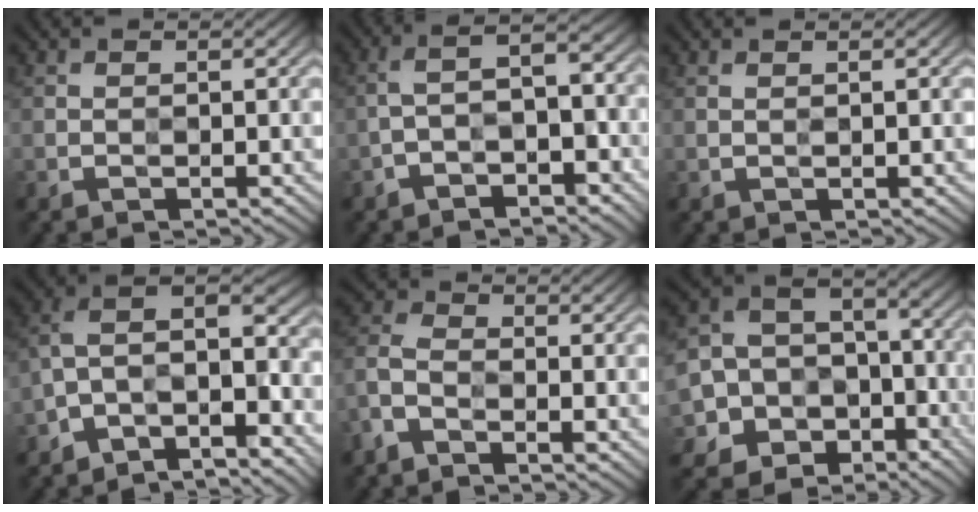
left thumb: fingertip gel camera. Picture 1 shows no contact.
{"total": 5.5, "force": [-3.0, 2.1, 4.1], "torque": [-0.071, 0.010, -0.059]}
{"total": 1.2, "force": [0.5, 0.1, 1.1], "torque": [-0.019, 0.001, 0.005]}
{"total": 11.3, "force": [-6.7, 4.0, 8.2], "torque": [-0.144, -0.006, -0.110]}
{"total": 3.9, "force": [-2.7, 1.8, 2.3], "torque": [-0.062, -0.004, -0.074]}
{"total": 13.5, "force": [-6.2, 10.9, 5.0], "torque": [-0.161, -0.029, -0.107]}